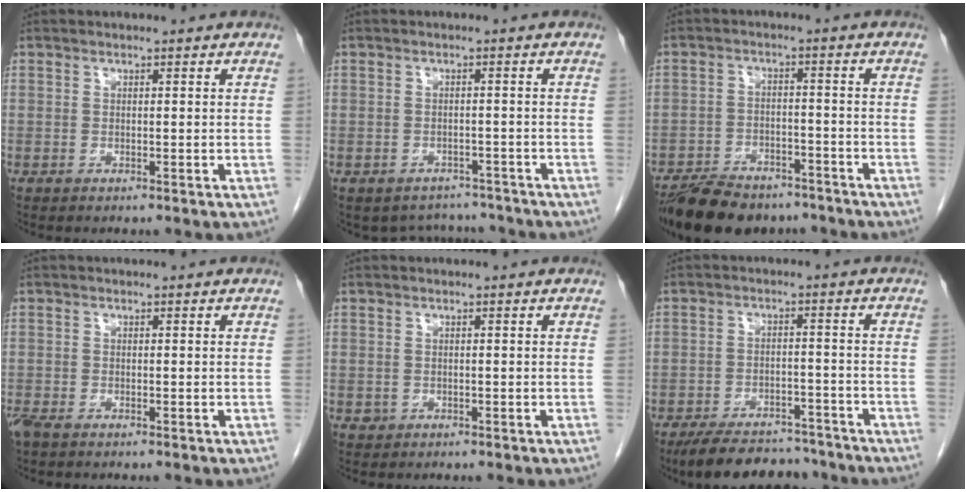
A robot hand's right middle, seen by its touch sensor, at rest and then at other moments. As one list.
[{"total": 4.1, "force": [-3.8, 1.6, -0.5], "torque": [0.004, 0.012, -0.050]}, {"total": 12.9, "force": [-10.6, 5.1, 5.4], "torque": [-0.094, -0.003, -0.162]}, {"total": 2.0, "force": [-1.5, 0.7, 1.2], "torque": [-0.033, -0.007, -0.027]}, {"total": 0.7, "force": [-0.2, 0.7, 0.1], "torque": [-0.002, 0.003, -0.001]}, {"total": 11.9, "force": [-10.5, 4.0, 4.0], "torque": [-0.060, 0.005, -0.150]}]